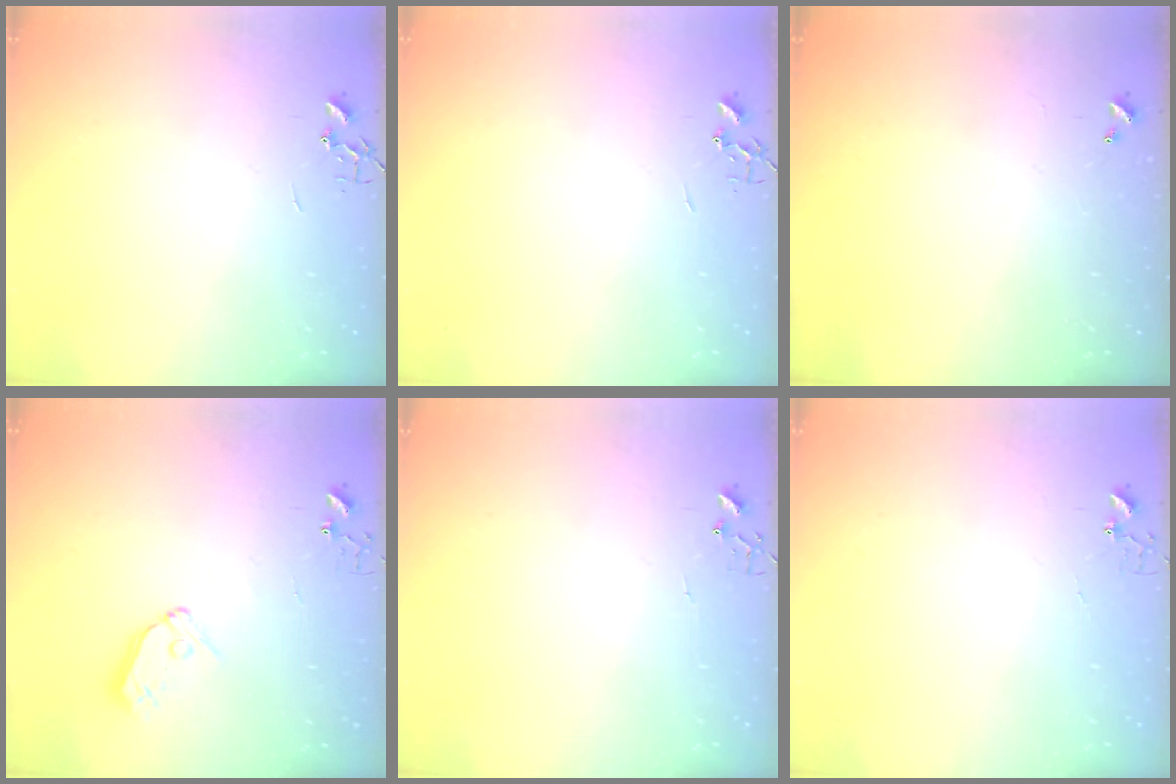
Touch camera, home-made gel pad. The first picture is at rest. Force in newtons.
{"total": 0.0}
{"total": 0.0}
{"total": 8.4, "press": 8.4, "slide": 0.8}
{"total": 3.6, "press": 3.6, "slide": 0.4}
{"total": 3.9, "press": 3.9, "slide": 0.3}